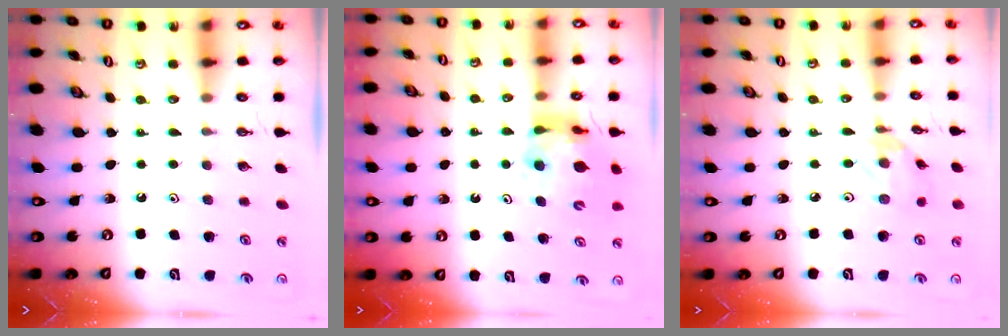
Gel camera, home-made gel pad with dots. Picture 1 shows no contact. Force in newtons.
{"total": 10.5, "press": 10.4, "slide": 1.2}
{"total": 2.7, "press": 2.7, "slide": 0.1}